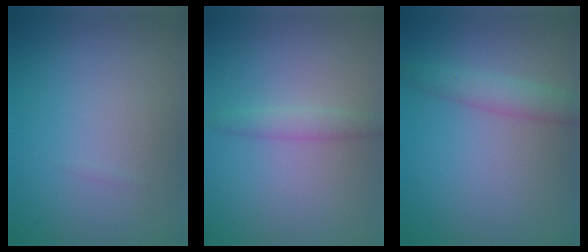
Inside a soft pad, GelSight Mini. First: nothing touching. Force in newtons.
{"total": 1.6, "press": 1.6, "slide": 0.0}
{"total": 2.6, "press": 2.6, "slide": 0.1}